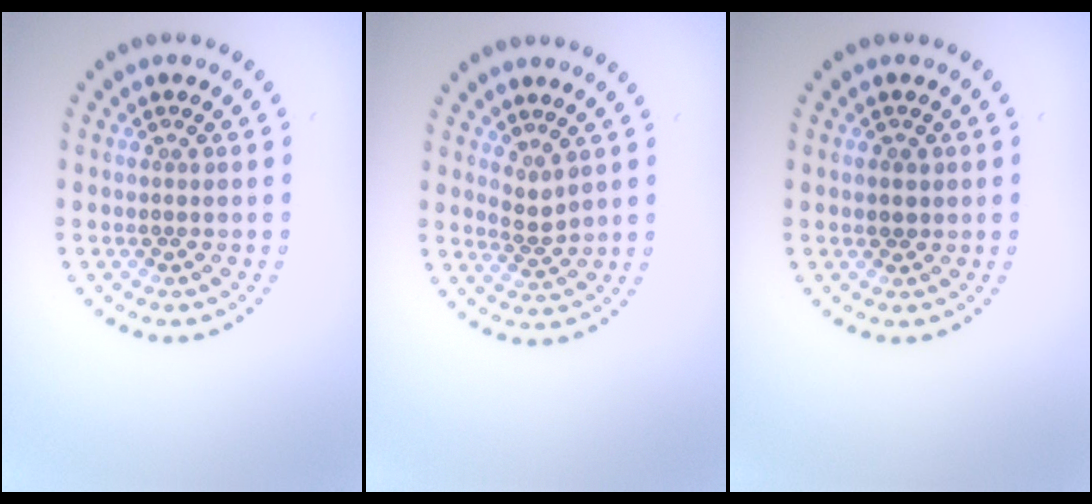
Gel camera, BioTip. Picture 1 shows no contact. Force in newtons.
{"total": 1.5, "press": 1.1, "slide": 1.1}
{"total": 1.2, "press": 1.1, "slide": 0.4}